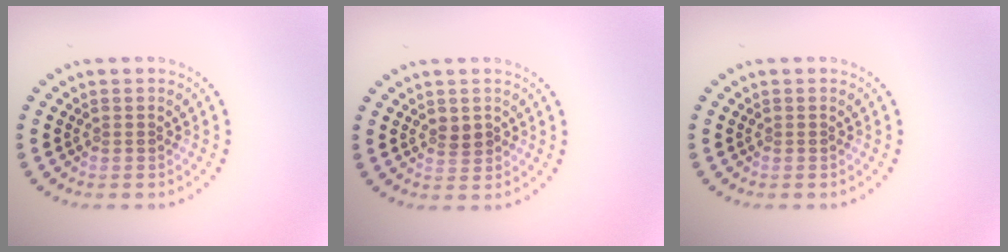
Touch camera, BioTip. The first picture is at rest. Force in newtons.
{"total": 1.1, "press": 1.1, "slide": 0.3}
{"total": 0.0}